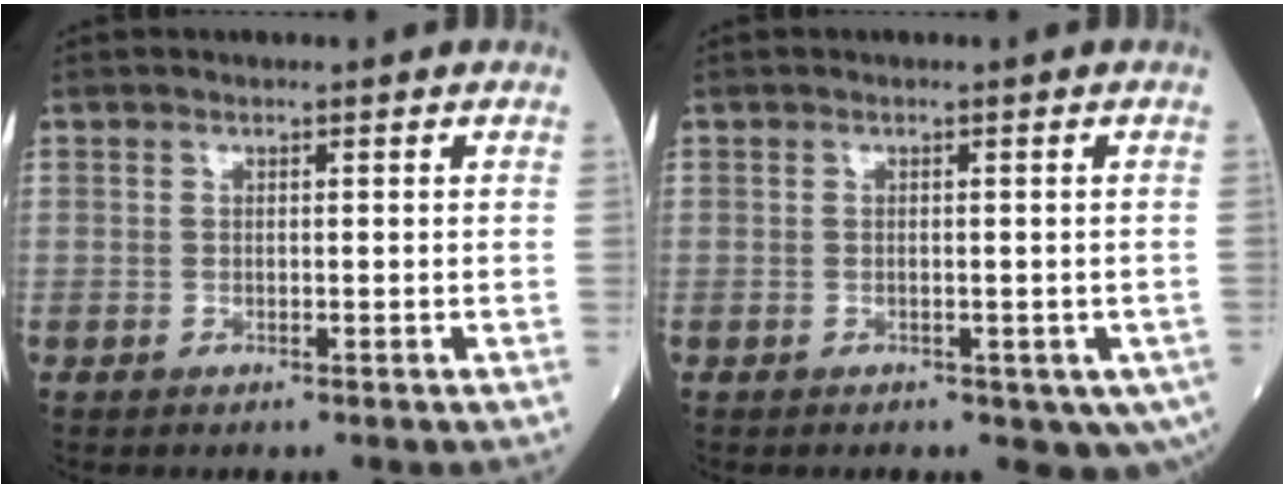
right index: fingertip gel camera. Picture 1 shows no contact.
{"total": 4.6, "force": [-2.4, 2.6, 3.0], "torque": [-0.018, -0.002, -0.031]}